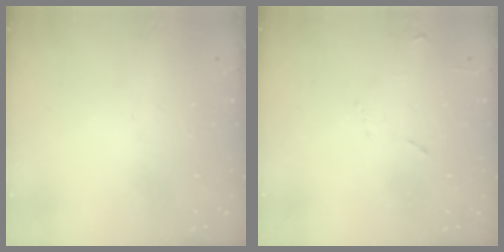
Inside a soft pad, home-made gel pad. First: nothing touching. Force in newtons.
{"total": 6.4, "press": 6.3, "slide": 0.7}